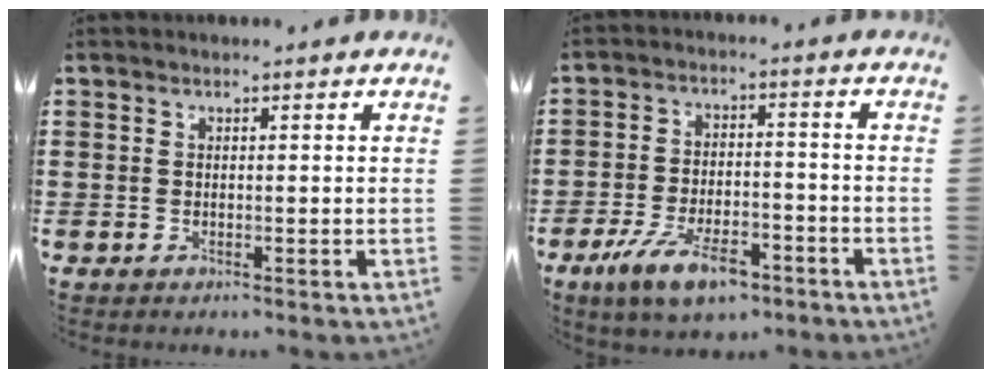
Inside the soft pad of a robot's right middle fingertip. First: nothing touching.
{"total": 8.0, "force": [-5.3, 2.9, 5.2], "torque": [-0.105, 0.005, -0.098]}